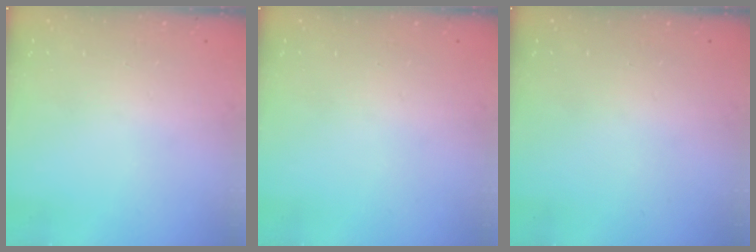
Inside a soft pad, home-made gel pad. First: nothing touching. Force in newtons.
{"total": 0.0}
{"total": 0.0}